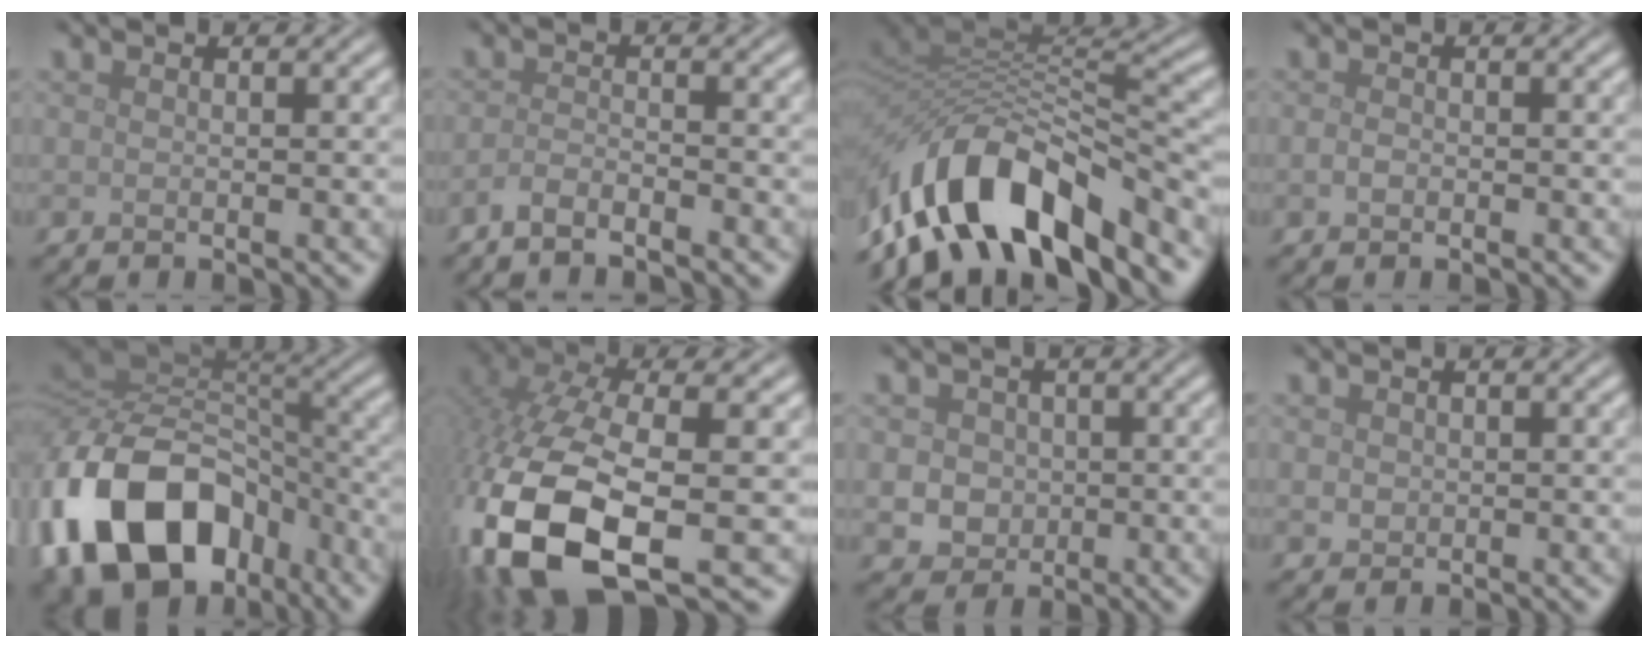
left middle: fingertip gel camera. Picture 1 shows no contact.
{"total": 1.9, "force": [-1.6, 0.4, 1.0], "torque": [-0.017, 0.001, -0.037]}
{"total": 12.3, "force": [-7.7, 5.3, 8.0], "torque": [-0.140, 0.009, -0.143]}
{"total": 0.8, "force": [-0.3, 0.5, 0.5], "torque": [-0.013, -0.001, -0.007]}
{"total": 16.6, "force": [-7.3, 11.1, 9.9], "torque": [-0.204, -0.010, -0.131]}
{"total": 14.7, "force": [-4.9, 7.1, 11.9], "torque": [-0.291, -0.032, -0.081]}
{"total": 3.3, "force": [0.1, 3.0, 1.3], "torque": [-0.011, 0.006, -0.007]}
{"total": 1.0, "force": [0.2, 0.9, 0.3], "torque": [-0.004, -0.003, 0.006]}